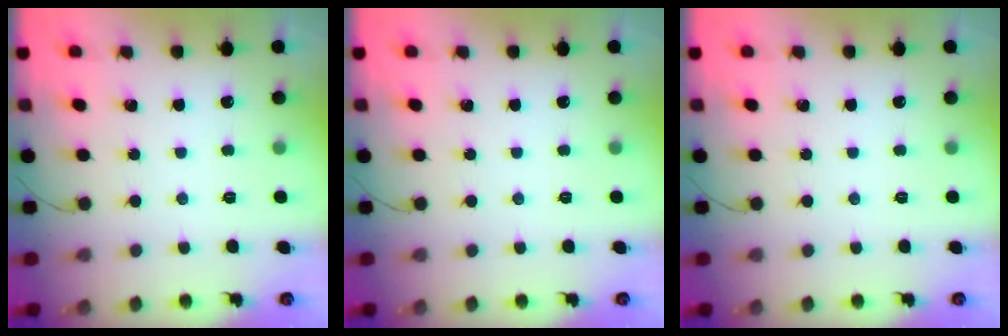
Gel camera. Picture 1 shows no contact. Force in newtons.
{"total": 0.0}
{"total": 0.0}